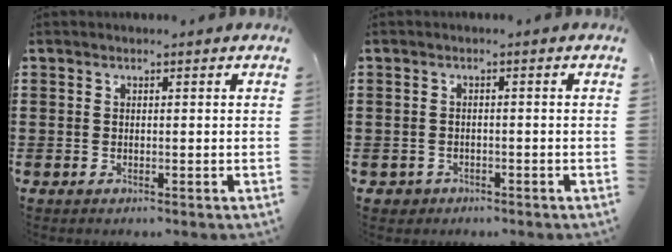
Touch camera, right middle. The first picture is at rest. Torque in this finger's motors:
{"motor_torque": [0.23, -0.18, 0.05, 0.01]}